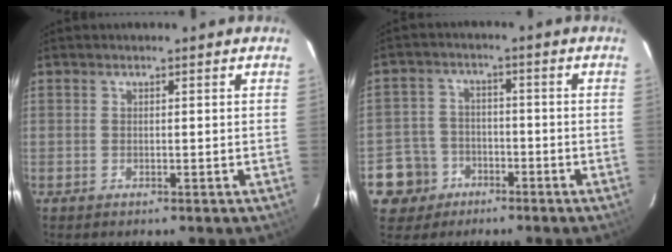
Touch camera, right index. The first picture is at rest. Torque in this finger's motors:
{"motor_torque": [-0.26, -0.16, -0.86, -0.21]}